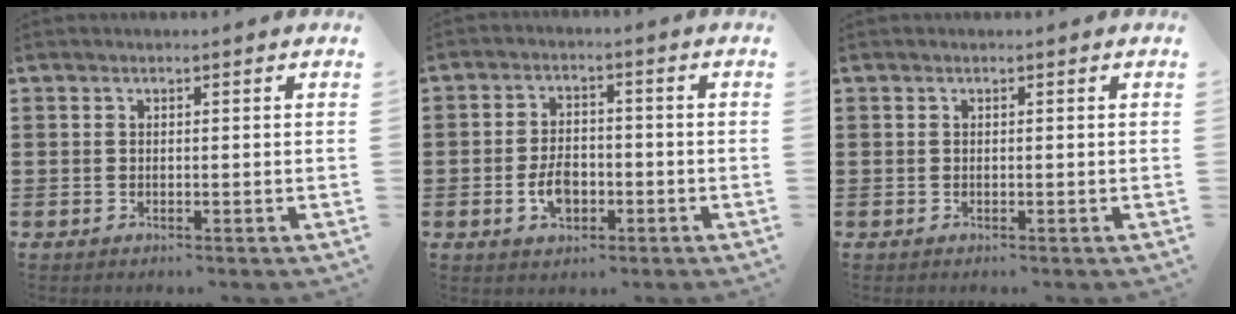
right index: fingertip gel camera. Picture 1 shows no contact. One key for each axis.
{"total": 4.7, "fx": -1.4, "fy": 3.0, "fz": 3.4, "tx": -0.076, "ty": 0.002, "tz": -0.028}
{"total": 0.0}